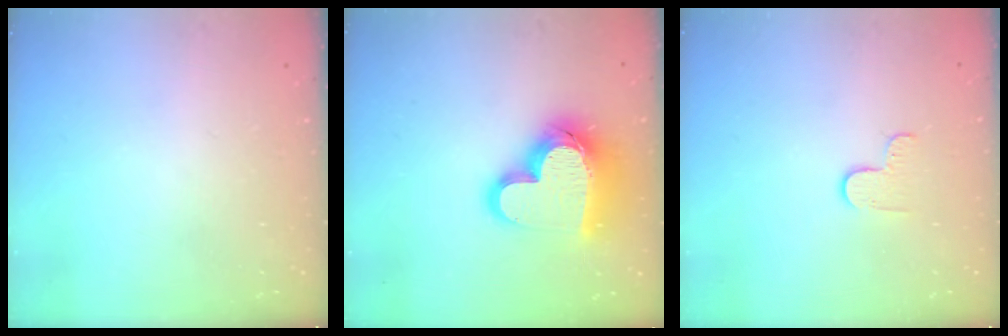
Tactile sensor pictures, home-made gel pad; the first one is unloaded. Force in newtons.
{"total": 18.9, "press": 18.7, "slide": 2.7}
{"total": 4.2, "press": 4.2, "slide": 0.5}